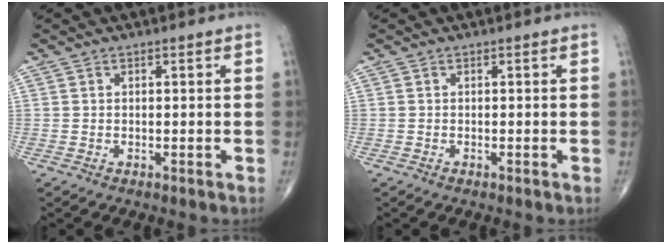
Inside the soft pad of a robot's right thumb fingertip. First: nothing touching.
{"total": 0.0}